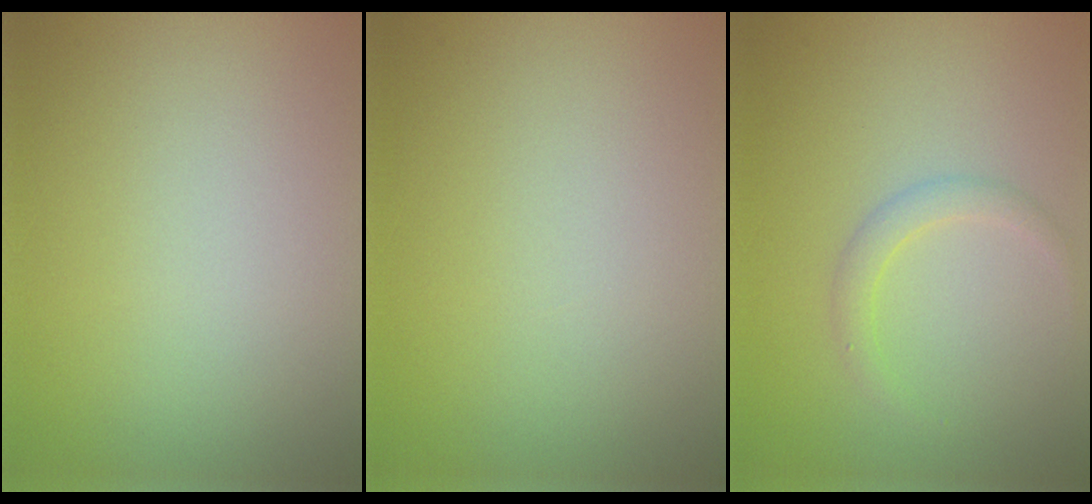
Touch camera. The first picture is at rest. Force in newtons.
{"total": 0.0}
{"total": 1.5, "press": 1.5, "slide": 0.1}